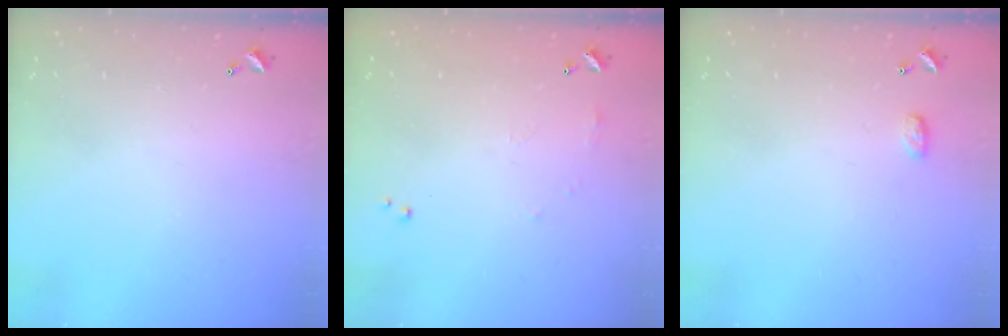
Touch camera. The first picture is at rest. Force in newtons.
{"total": 5.4, "press": 5.3, "slide": 0.6}
{"total": 3.4, "press": 3.4, "slide": 0.5}